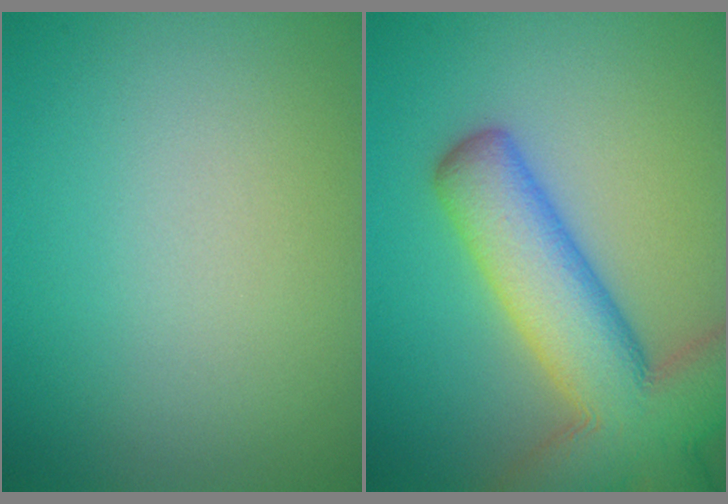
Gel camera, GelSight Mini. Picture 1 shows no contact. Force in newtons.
{"total": 11.0, "press": 11.0, "slide": 0.6}